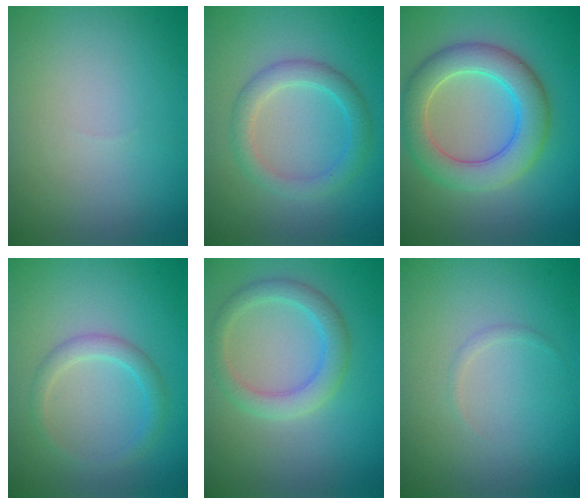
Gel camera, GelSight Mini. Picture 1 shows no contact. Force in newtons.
{"total": 3.0, "press": 3.0, "slide": 0.1}
{"total": 6.1, "press": 6.1, "slide": 0.4}
{"total": 2.0, "press": 2.0, "slide": 0.1}
{"total": 3.0, "press": 3.0, "slide": 0.1}
{"total": 0.6, "press": 0.6, "slide": 0.1}